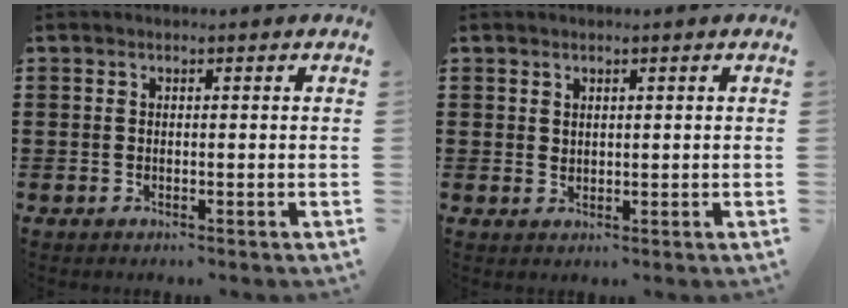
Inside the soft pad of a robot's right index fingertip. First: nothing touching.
{"total": 1.2, "force": [1.1, 0.6, 0.2], "torque": [-0.006, 0.003, 0.020]}